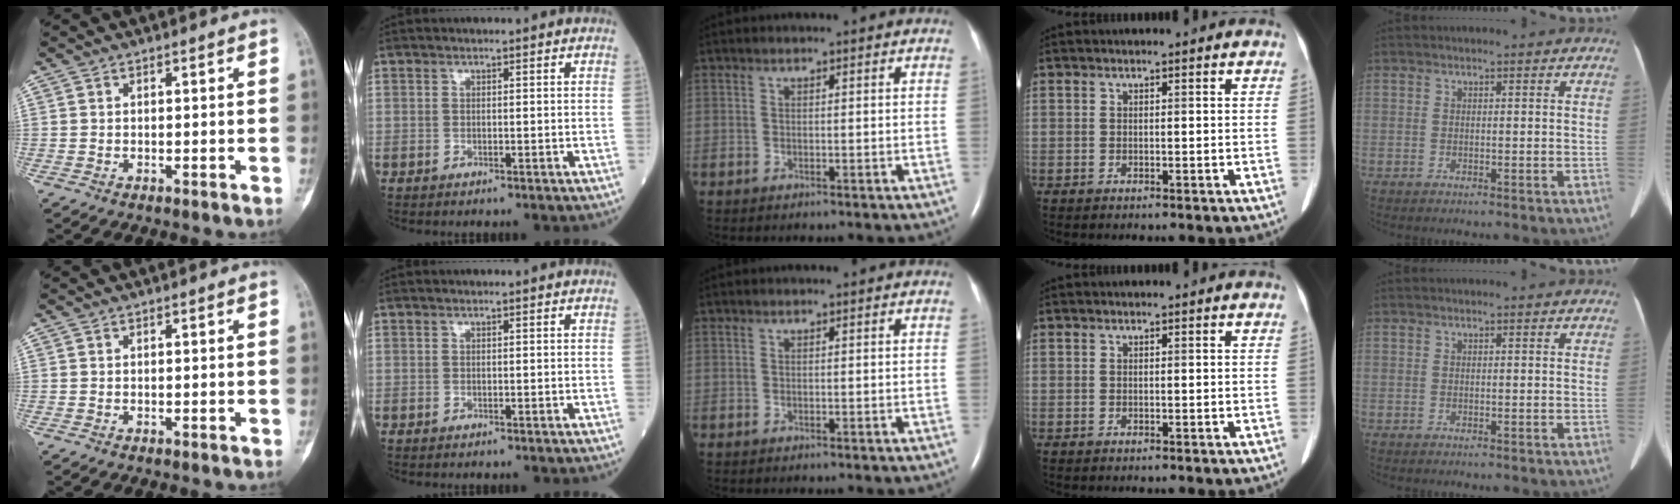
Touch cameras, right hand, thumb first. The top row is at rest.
{}